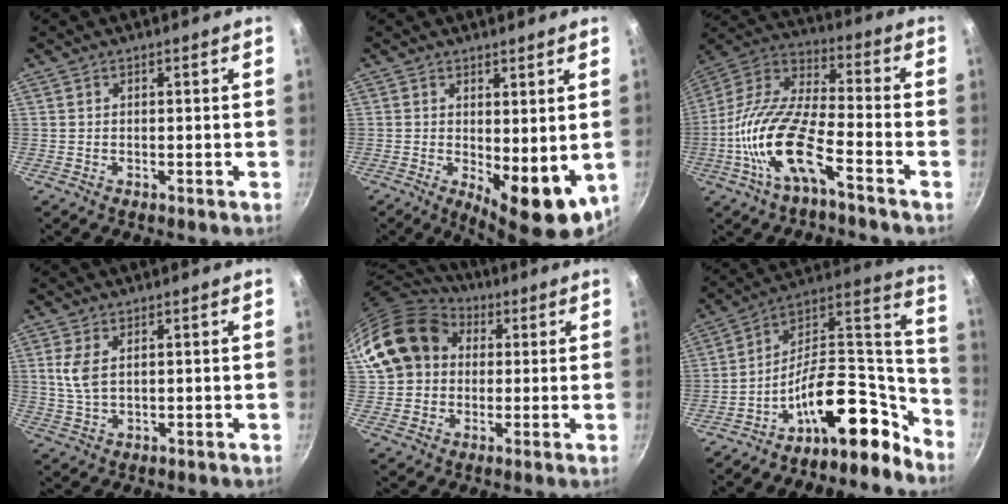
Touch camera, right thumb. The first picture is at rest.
{"total": 9.6, "force": [-0.1, 4.1, 8.7], "torque": [-0.096, -0.014, 0.012]}
{"total": 16.5, "force": [-7.2, 5.4, 13.9], "torque": [-0.270, 0.052, -0.155]}
{"total": 5.0, "force": [1.3, 2.7, 3.9], "torque": [-0.082, -0.005, 0.029]}
{"total": 16.1, "force": [4.1, 13.3, 8.2], "torque": [-0.131, 0.031, 0.065]}
{"total": 20.2, "force": [-13.0, 9.8, 11.9], "torque": [-0.113, 0.126, -0.214]}